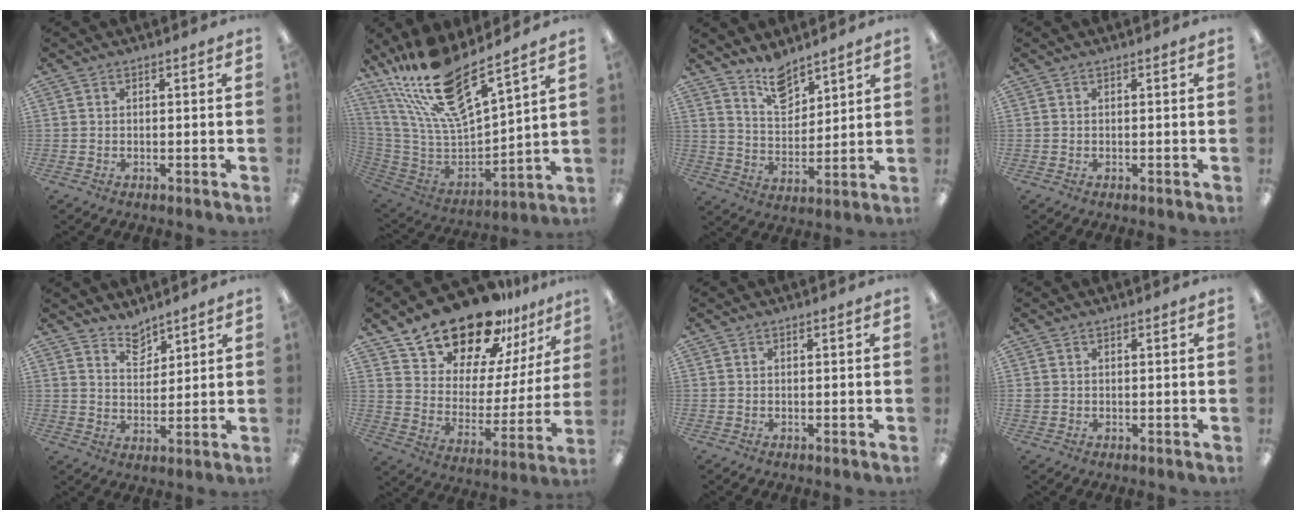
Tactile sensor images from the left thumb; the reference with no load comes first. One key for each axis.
{"total": 20.8, "fx": 16.2, "fy": 5.0, "fz": 12.0, "tx": -0.236, "ty": -0.117, "tz": 0.278}
{"total": 9.3, "fx": 7.7, "fy": 4.1, "fz": 3.1, "tx": -0.056, "ty": -0.048, "tz": 0.142}
{"total": 0.0}
{"total": 5.6, "fx": 5.0, "fy": 2.3, "fz": 0.7, "tx": -0.006, "ty": -0.035, "tz": 0.092}
{"total": 20.2, "fx": 17.4, "fy": 8.2, "fz": 6.3, "tx": -0.118, "ty": -0.134, "tz": 0.311}
{"total": 0.0}
{"total": 1.0, "fx": 0.1, "fy": 1.0, "fz": 0.2, "tx": -0.003, "ty": 0.005, "tz": 0.000}